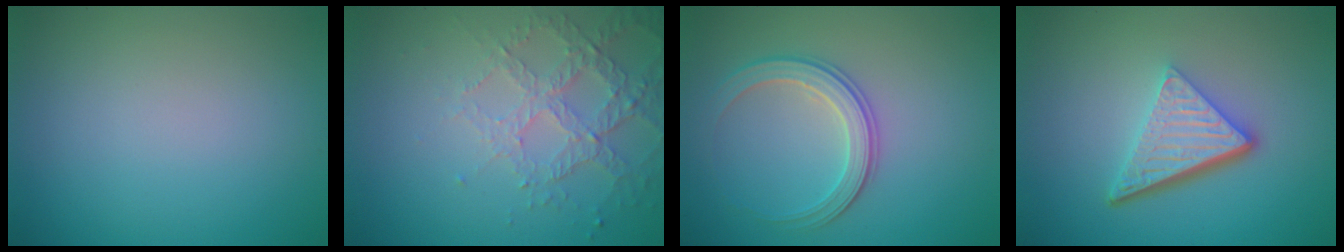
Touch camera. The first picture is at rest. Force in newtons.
{"total": 4.2, "press": 3.2, "slide": 2.8}
{"total": 2.9, "press": 2.8, "slide": 0.5}
{"total": 5.6, "press": 3.7, "slide": 4.2}